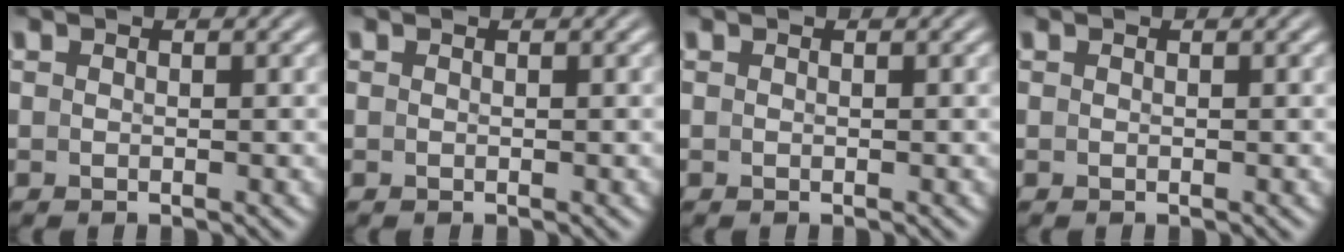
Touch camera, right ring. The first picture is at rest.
{"total": 0.0}
{"total": 0.0}
{"total": 0.0}